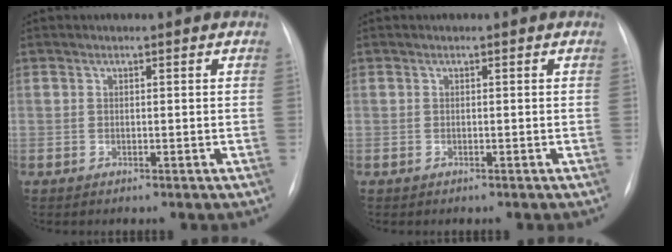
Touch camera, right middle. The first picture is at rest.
{"total": 0.0}